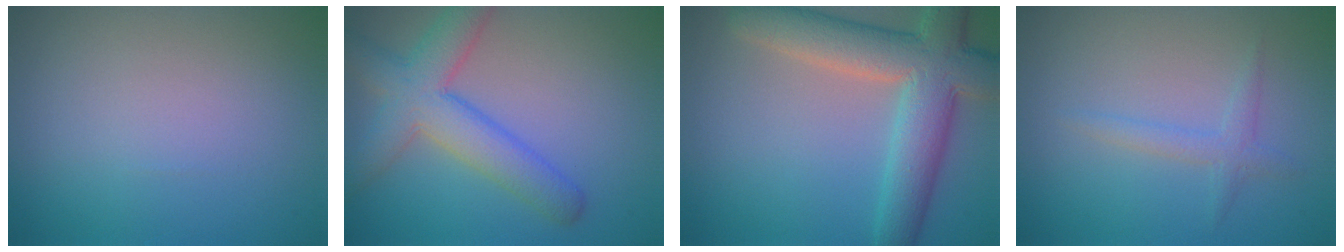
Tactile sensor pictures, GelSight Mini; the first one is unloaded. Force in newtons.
{"total": 5.9, "press": 5.9, "slide": 0.3}
{"total": 8.1, "press": 8.1, "slide": 0.8}
{"total": 1.5, "press": 1.5, "slide": 0.1}